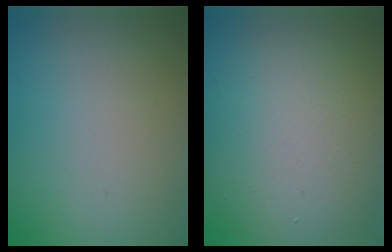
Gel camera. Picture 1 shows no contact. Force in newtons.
{"total": 7.6, "press": 7.6, "slide": 0.4}